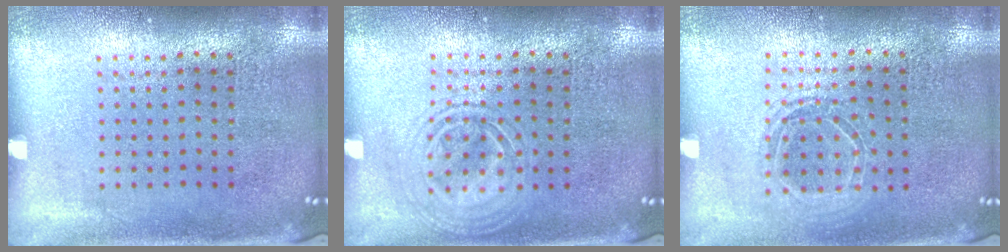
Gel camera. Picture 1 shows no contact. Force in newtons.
{"total": 2.4, "press": 2.4, "slide": 0.3}
{"total": 1.4, "press": 1.2, "slide": 0.7}